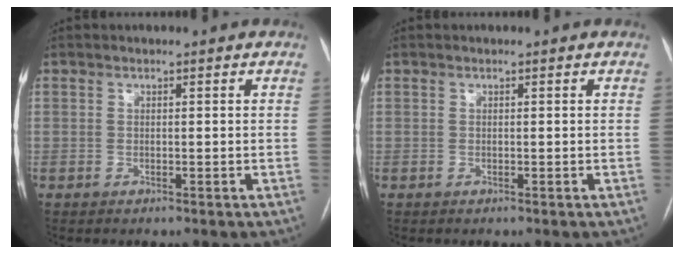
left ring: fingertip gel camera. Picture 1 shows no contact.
{"total": 0.0}